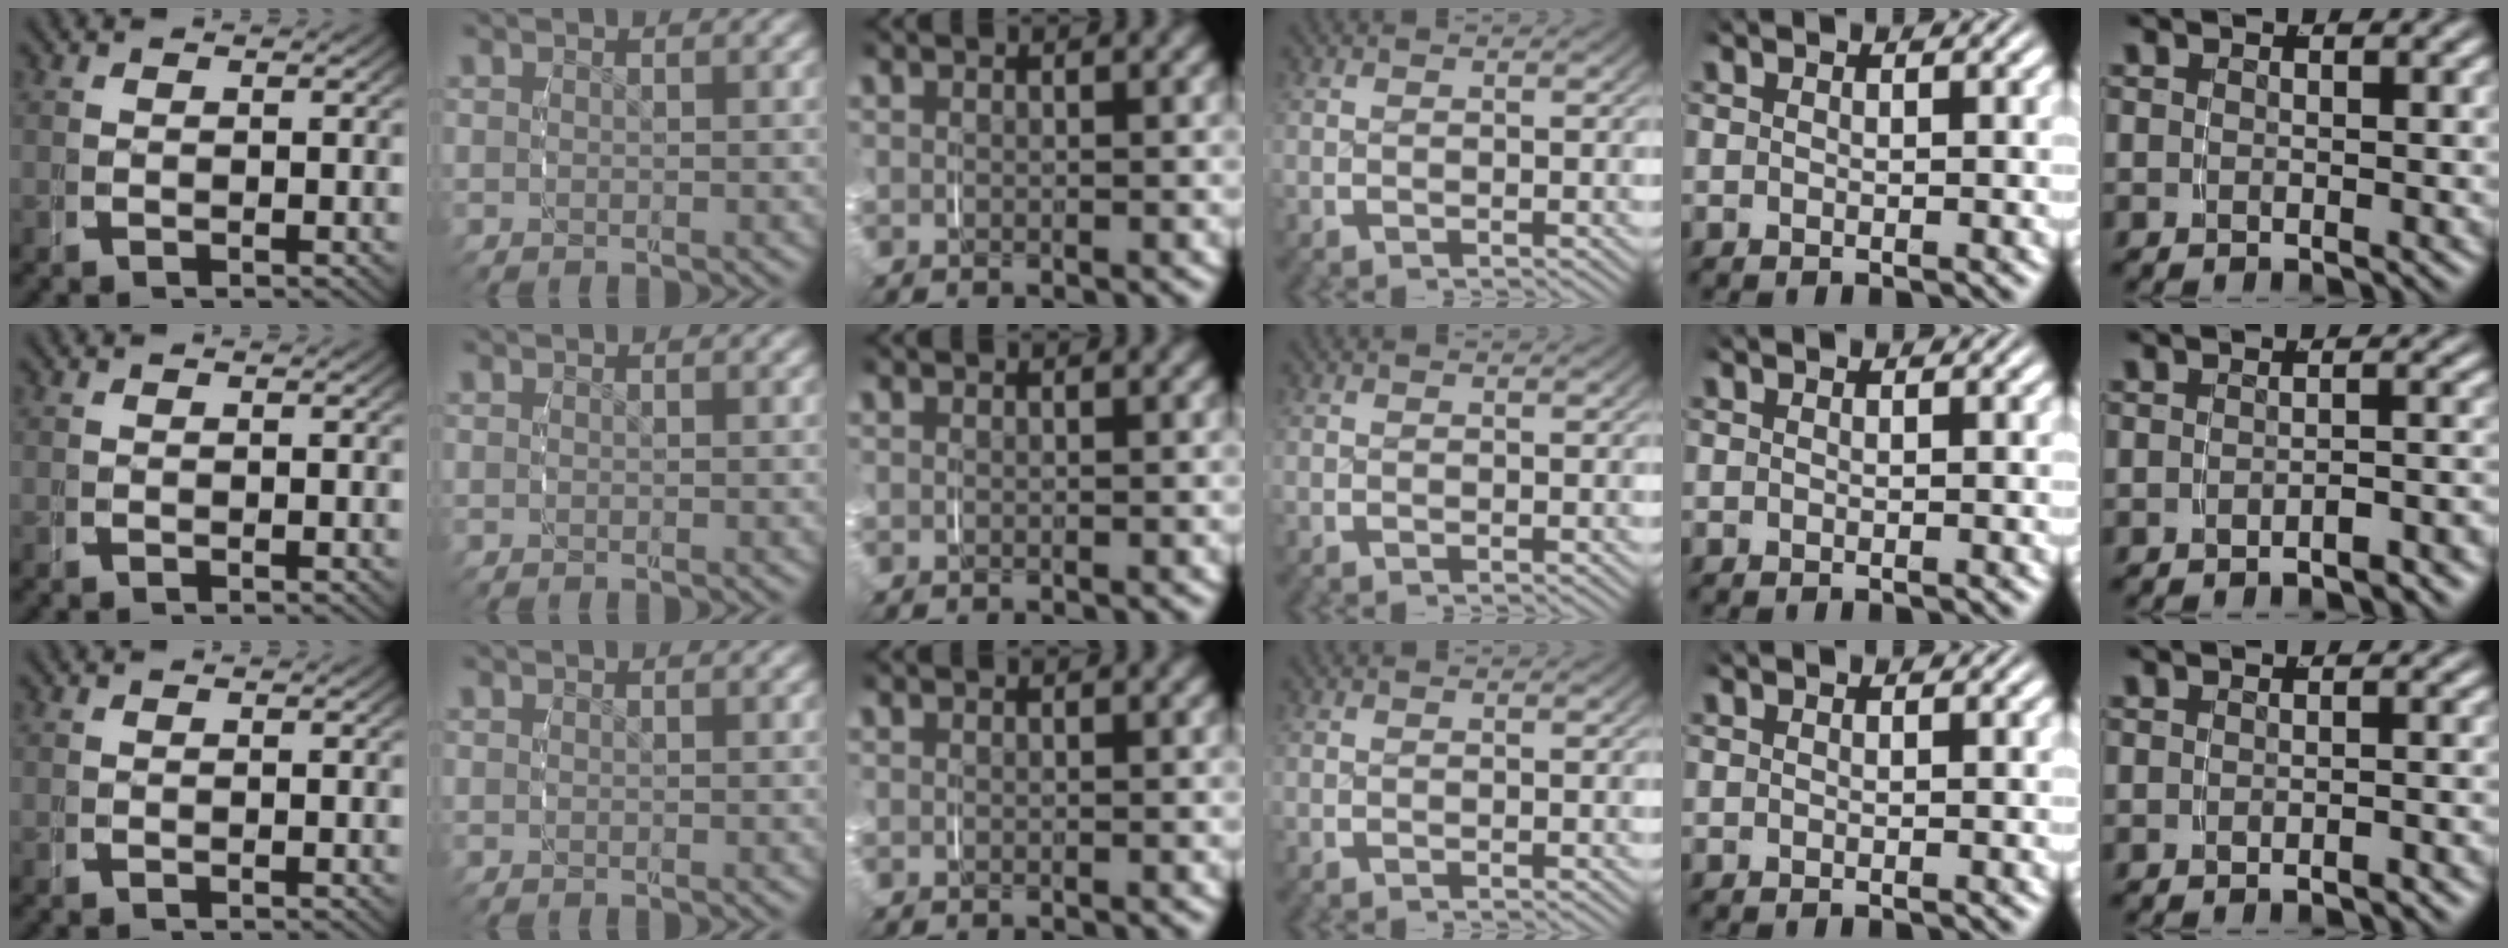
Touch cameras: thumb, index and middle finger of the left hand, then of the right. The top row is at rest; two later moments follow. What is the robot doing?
{"motion": "grasp_and_lifting", "object": "string"}